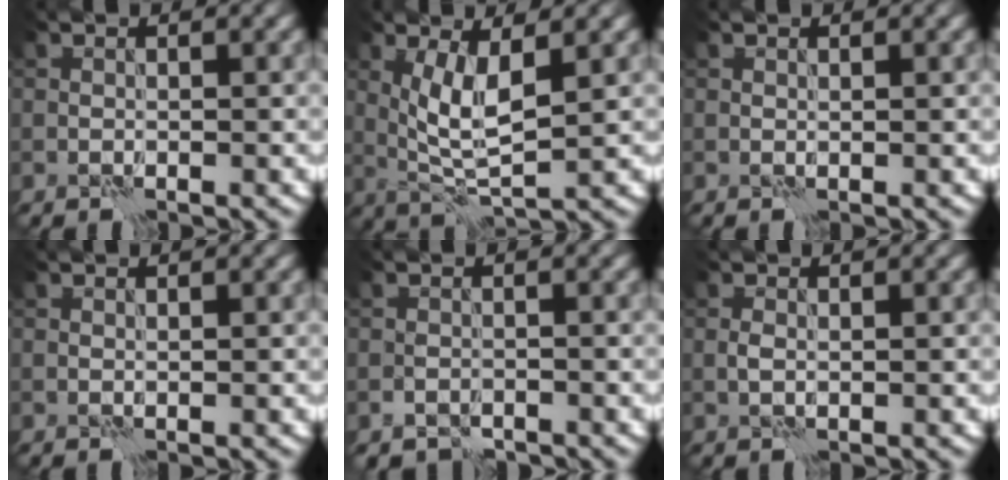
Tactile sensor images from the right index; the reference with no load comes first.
{"total": 4.8, "force": [0.9, 1.5, 4.5], "torque": [-0.094, -0.007, 0.022]}
{"total": 0.0}
{"total": 0.0}
{"total": 1.7, "force": [-1.4, 0.8, 0.3], "torque": [-0.001, 0.000, -0.030]}
{"total": 0.8, "force": [-0.2, 0.4, 0.6], "torque": [-0.014, 0.000, -0.003]}